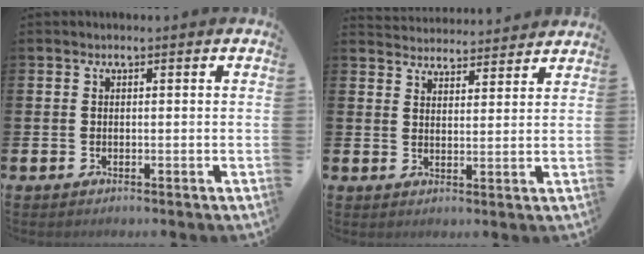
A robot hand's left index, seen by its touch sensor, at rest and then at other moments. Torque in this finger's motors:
{"motor_torque": [-1.12, -1.02, -1.05, -0.01]}